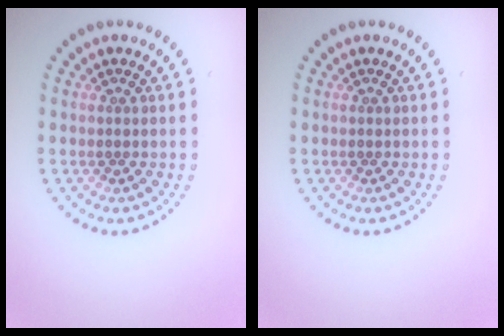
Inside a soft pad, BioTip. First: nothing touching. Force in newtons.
{"total": 0.0}